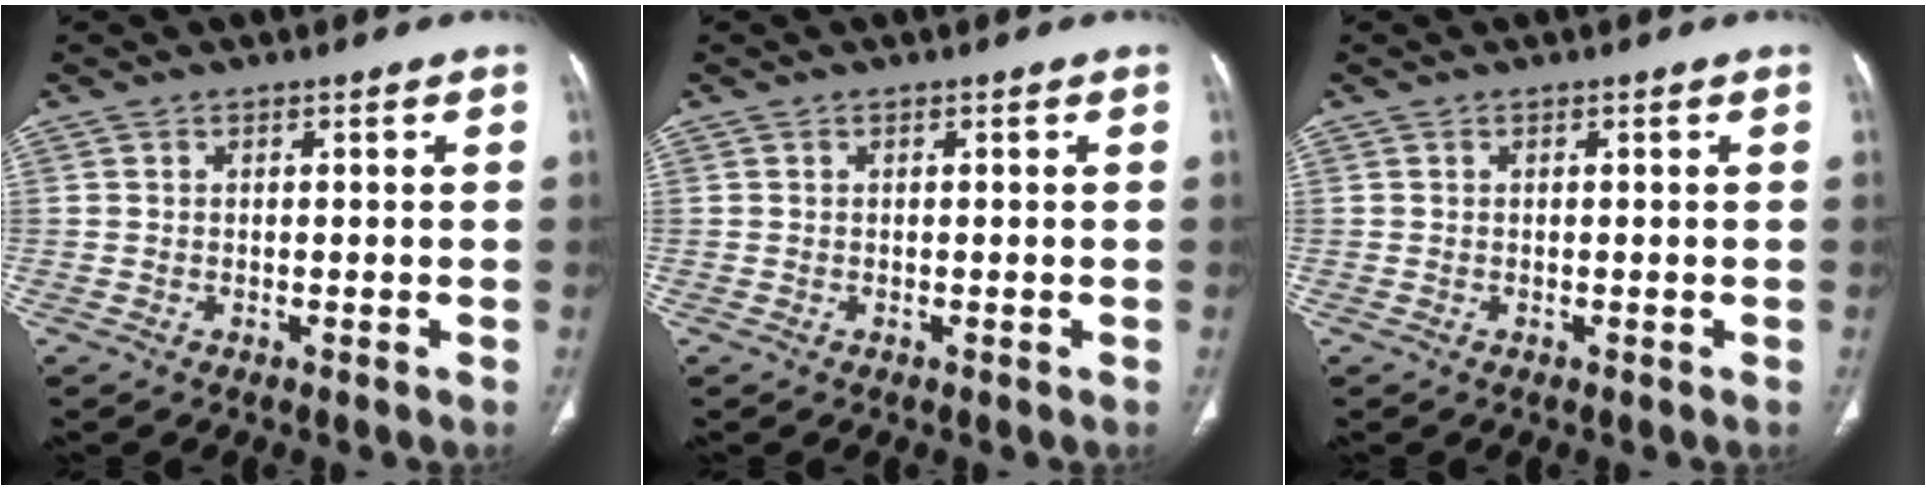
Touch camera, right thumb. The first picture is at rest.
{"total": 0.0}
{"total": 0.0}